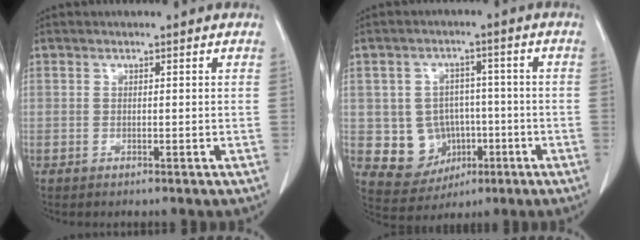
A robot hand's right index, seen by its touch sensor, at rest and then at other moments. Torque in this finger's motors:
{"motor_torque": [-0.02, 0.08, -0.35, -0.15]}